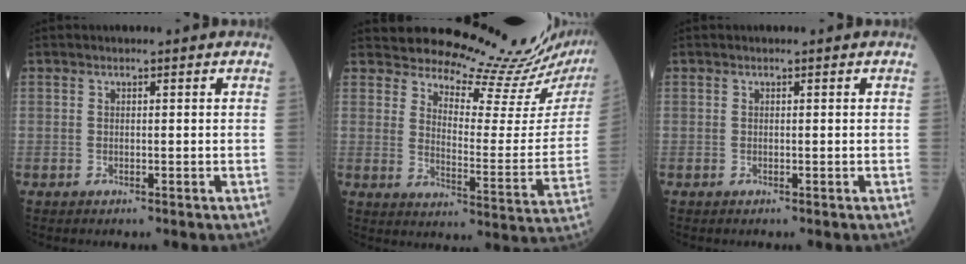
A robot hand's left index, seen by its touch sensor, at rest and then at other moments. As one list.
[{"total": 17.1, "force": [16.8, 0.6, 3.2], "torque": [-0.043, -0.117, 0.198]}, {"total": 0.0}]